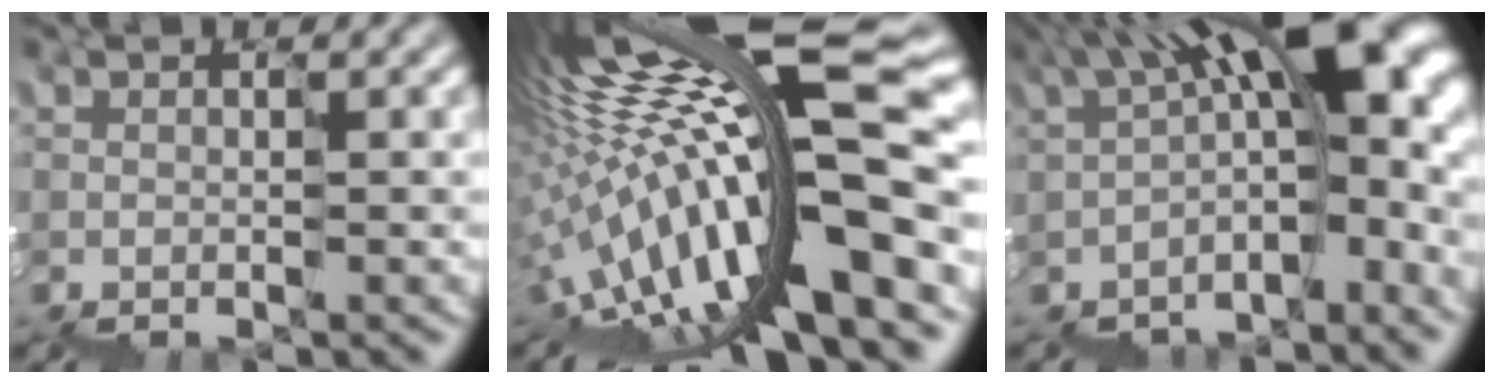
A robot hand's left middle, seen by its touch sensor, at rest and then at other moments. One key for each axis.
{"total": 16.0, "fx": -2.2, "fy": 3.6, "fz": 15.4, "tx": -0.252, "ty": 0.048, "tz": -0.055}
{"total": 11.6, "fx": 0.5, "fy": 4.7, "fz": 10.6, "tx": -0.155, "ty": 0.032, "tz": 0.020}